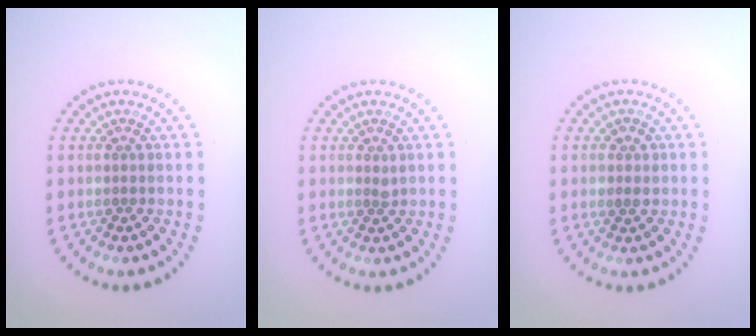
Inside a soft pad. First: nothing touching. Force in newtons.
{"total": 0.6, "press": 0.4, "slide": 0.4}
{"total": 1.2, "press": 1.2, "slide": 0.2}